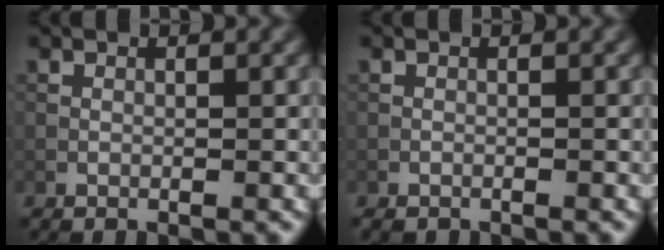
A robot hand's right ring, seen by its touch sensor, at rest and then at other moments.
{"total": 1.0, "force": [-0.9, 0.3, 0.1], "torque": [0.001, -0.003, -0.015]}